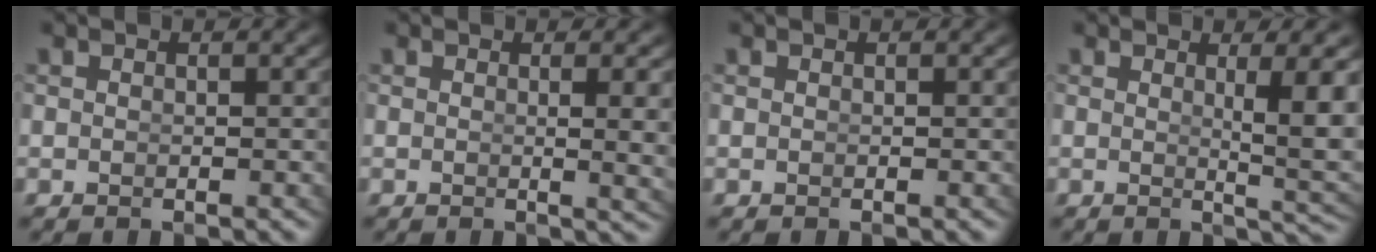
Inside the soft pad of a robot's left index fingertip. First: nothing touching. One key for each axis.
{"total": 2.5, "fx": 0.4, "fy": -0.2, "fz": 2.5, "tx": -0.024, "ty": -0.006, "tz": 0.007}
{"total": 0.0}
{"total": 4.6, "fx": 0.8, "fy": 0.3, "fz": 4.5, "tx": -0.054, "ty": -0.012, "tz": 0.018}